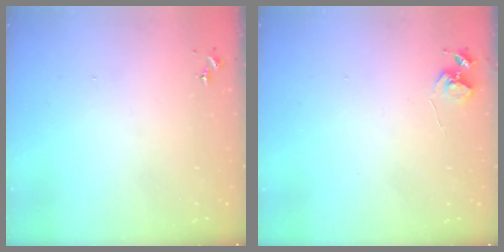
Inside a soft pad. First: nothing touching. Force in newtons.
{"total": 5.6, "press": 5.6, "slide": 0.4}